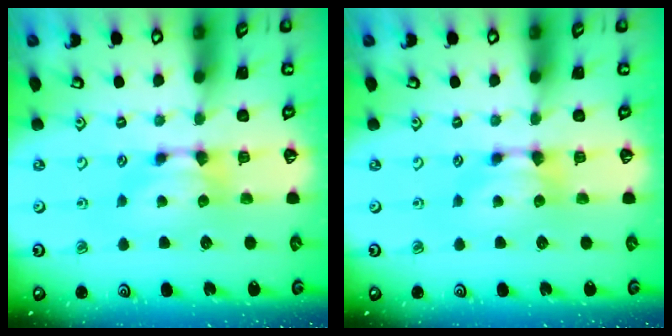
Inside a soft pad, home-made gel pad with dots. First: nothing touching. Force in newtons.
{"total": 0.0}